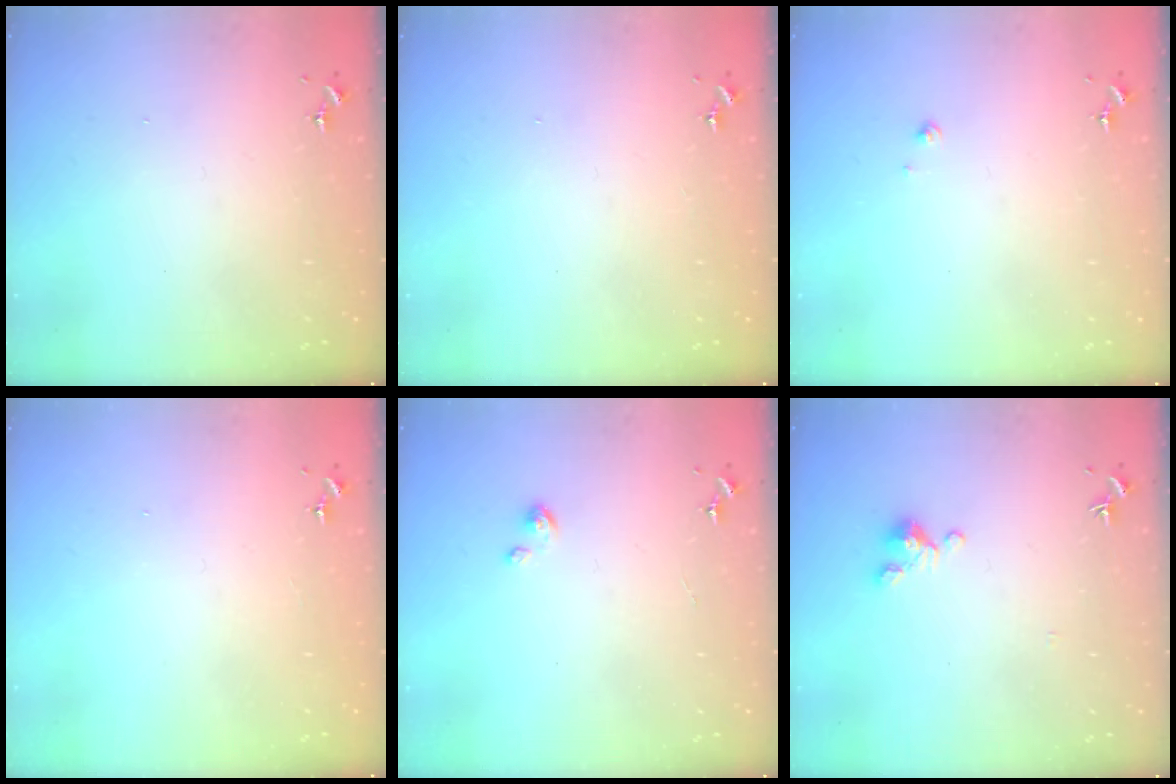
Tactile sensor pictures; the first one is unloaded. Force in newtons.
{"total": 0.0}
{"total": 2.1, "press": 2.1, "slide": 0.2}
{"total": 0.0}
{"total": 2.7, "press": 2.7, "slide": 0.2}
{"total": 2.9, "press": 2.9, "slide": 0.4}